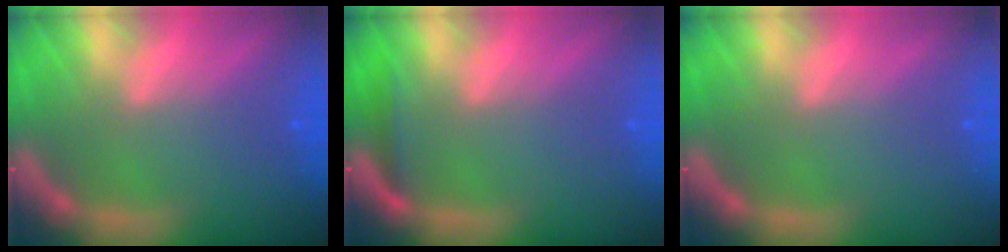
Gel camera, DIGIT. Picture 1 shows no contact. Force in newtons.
{"total": 1.4}
{"total": 0.0}